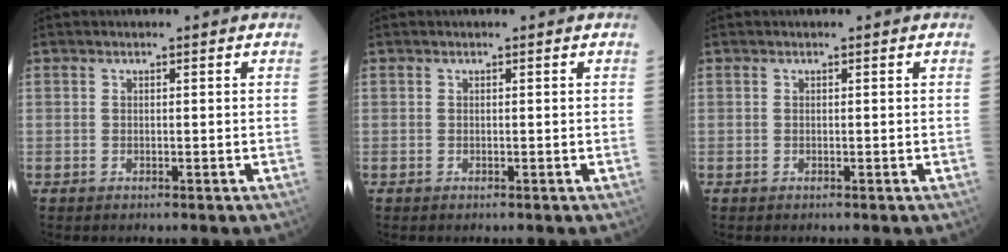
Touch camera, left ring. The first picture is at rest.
{"total": 0.0}
{"total": 0.0}